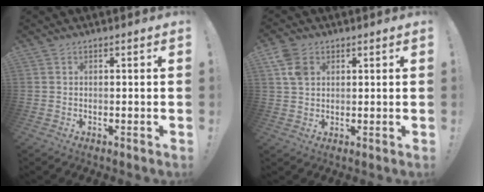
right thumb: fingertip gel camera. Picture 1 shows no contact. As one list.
[{"total": 6.4, "force": [2.6, 4.6, 3.7], "torque": [-0.070, 0.001, 0.051]}]